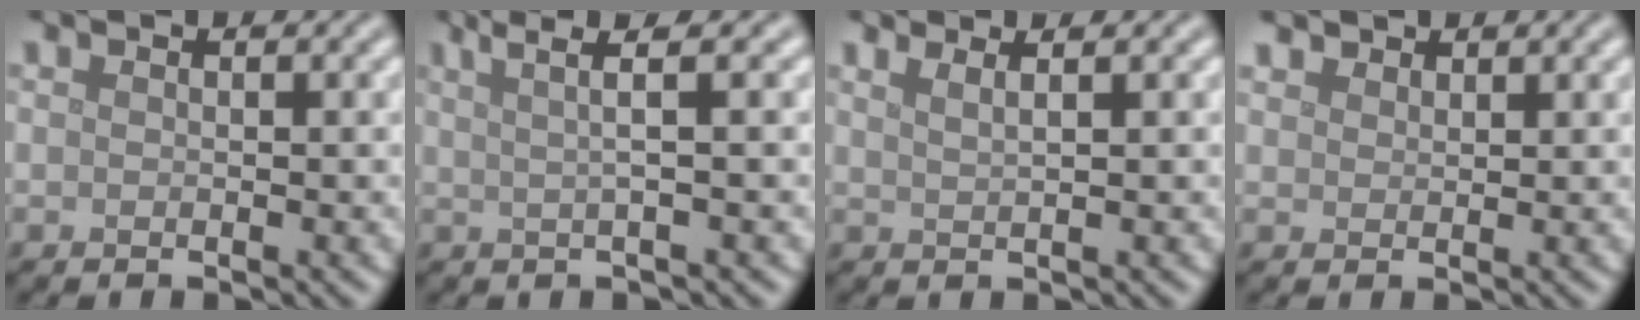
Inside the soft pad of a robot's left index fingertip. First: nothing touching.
{"total": 3.4, "force": [1.7, 0.5, 3.0], "torque": [-0.050, 0.008, 0.022]}
{"total": 2.9, "force": [2.0, 1.2, 1.7], "torque": [-0.004, 0.012, 0.000]}
{"total": 1.5, "force": [1.3, 0.7, 0.1], "torque": [-0.005, 0.003, 0.025]}